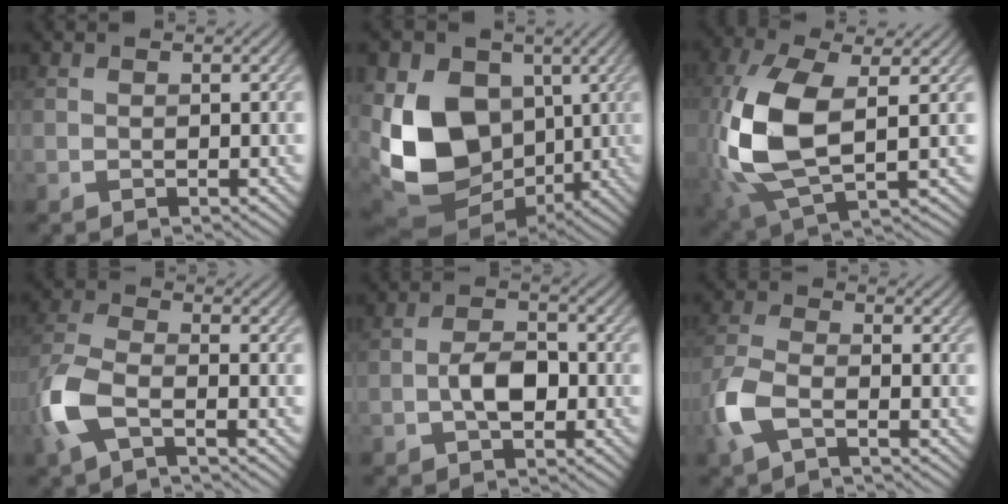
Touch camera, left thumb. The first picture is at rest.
{"total": 15.7, "force": [-0.4, 11.5, 10.7], "torque": [-0.236, -0.027, 0.004]}
{"total": 12.8, "force": [0.1, 6.1, 11.3], "torque": [-0.284, -0.005, 0.005]}
{"total": 7.3, "force": [-3.2, 3.1, 5.8], "torque": [-0.148, -0.007, -0.084]}
{"total": 4.1, "force": [-1.0, 2.3, 3.3], "torque": [-0.066, 0.004, -0.022]}
{"total": 5.7, "force": [-2.7, 2.4, 4.4], "torque": [-0.116, -0.008, -0.069]}